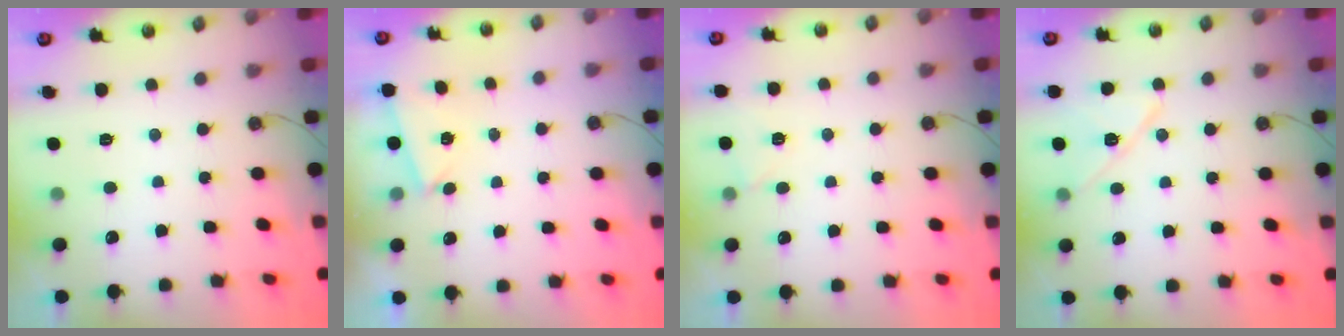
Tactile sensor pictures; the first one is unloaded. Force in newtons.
{"total": 2.1, "press": 1.7, "slide": 1.3}
{"total": 4.0, "press": 3.3, "slide": 2.3}
{"total": 10.1, "press": 10.0, "slide": 1.4}